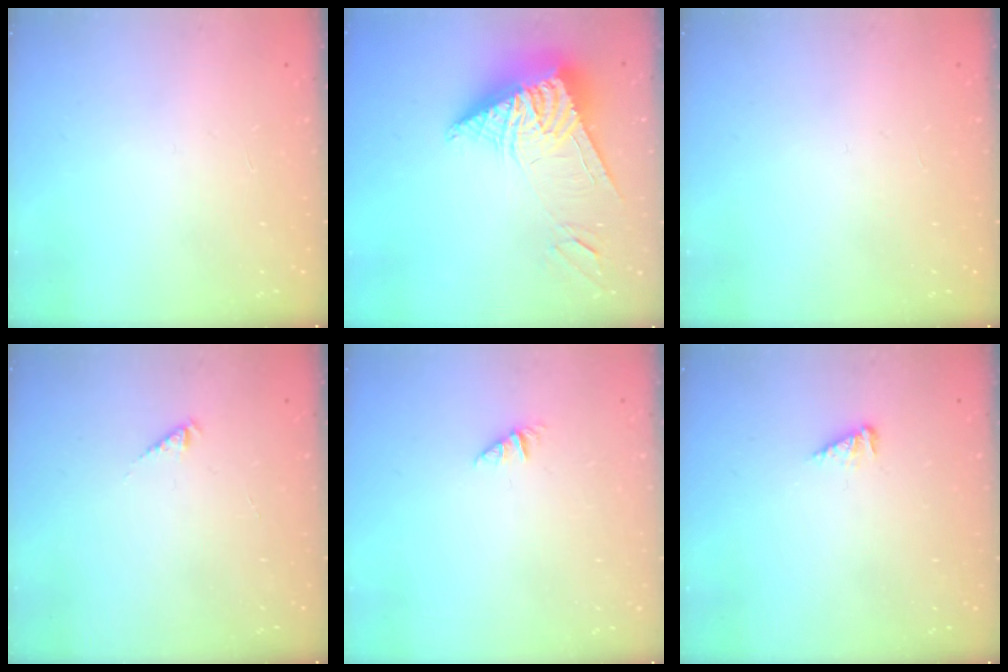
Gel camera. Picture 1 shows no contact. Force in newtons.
{"total": 11.9, "press": 11.7, "slide": 1.9}
{"total": 0.0}
{"total": 0.5, "press": 0.5, "slide": 0.2}
{"total": 0.8, "press": 0.8, "slide": 0.1}
{"total": 3.0, "press": 3.0, "slide": 0.3}